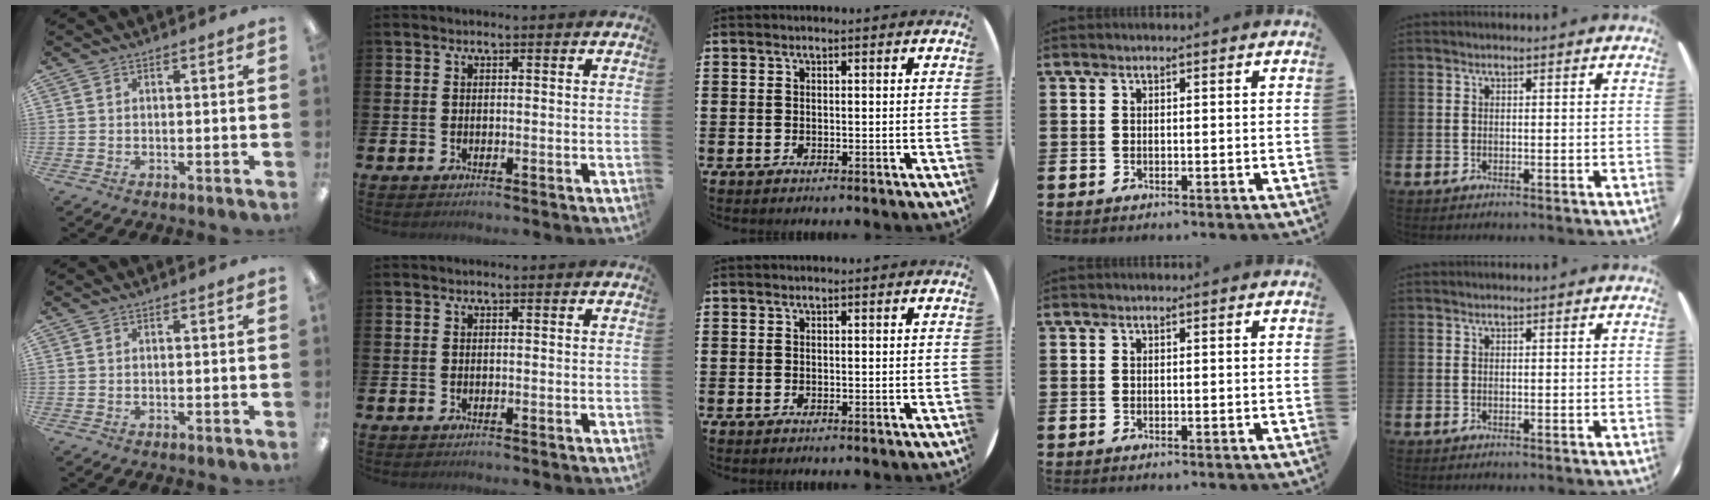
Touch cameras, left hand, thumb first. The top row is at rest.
{}